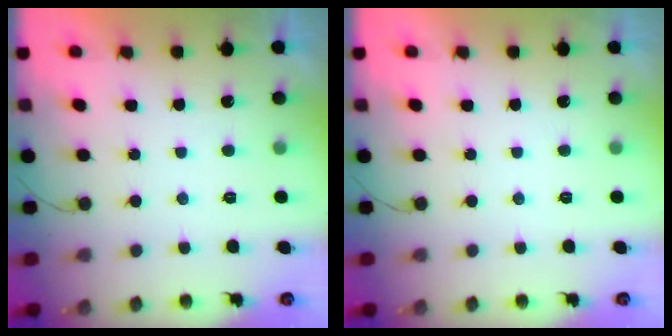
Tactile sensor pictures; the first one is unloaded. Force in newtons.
{"total": 0.0}